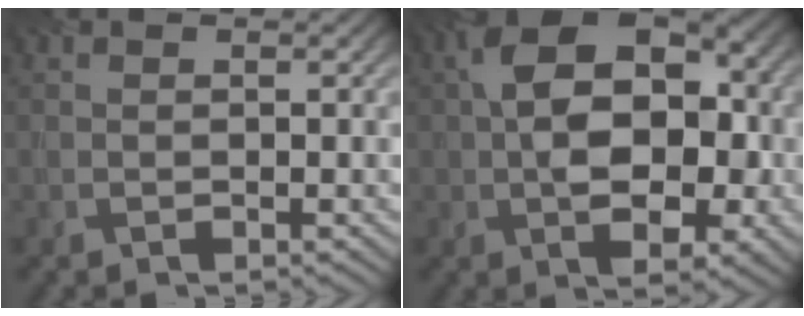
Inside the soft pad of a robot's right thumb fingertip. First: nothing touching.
{"total": 12.0, "force": [0.1, 7.6, 9.3], "torque": [-0.148, 0.002, 0.003]}